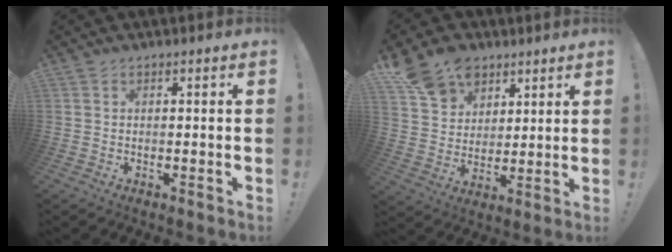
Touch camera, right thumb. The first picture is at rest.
{"total": 13.7, "force": [8.5, 9.7, 4.7], "torque": [-0.072, -0.052, 0.168]}